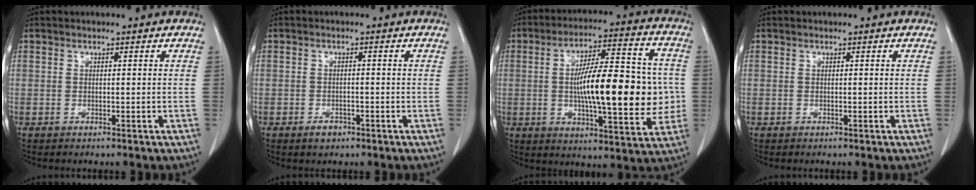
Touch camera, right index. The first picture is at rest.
{"total": 2.2, "force": [-1.7, 1.3, 0.6], "torque": [-0.011, 0.005, -0.023]}
{"total": 18.9, "force": [-0.8, 4.9, 18.3], "torque": [-0.290, 0.017, -0.009]}
{"total": 0.0}